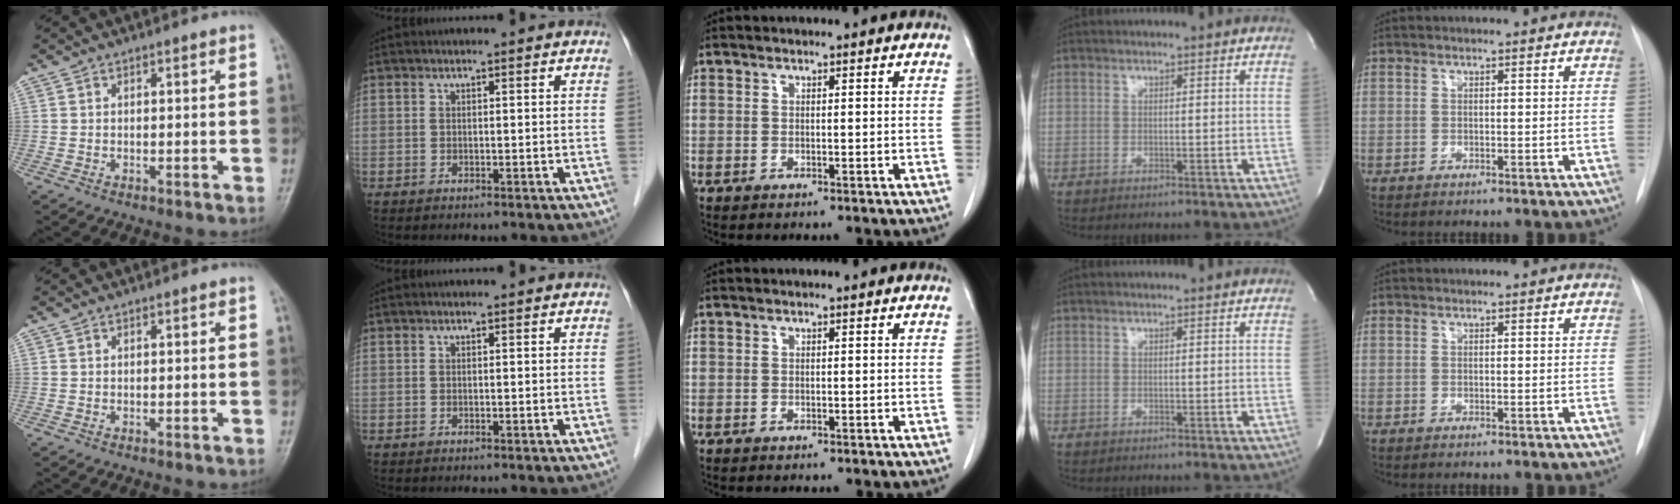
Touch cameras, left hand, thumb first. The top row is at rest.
{}